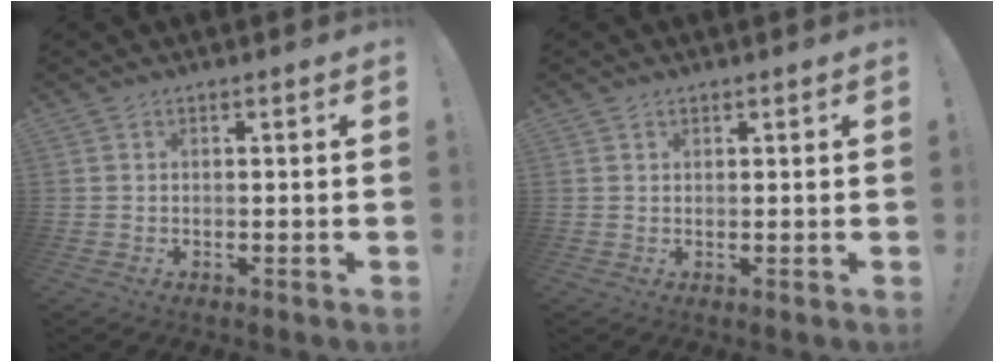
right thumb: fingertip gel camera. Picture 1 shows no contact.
{"total": 1.1, "force": [0.8, 0.7, 0.3], "torque": [-0.005, 0.000, 0.016]}